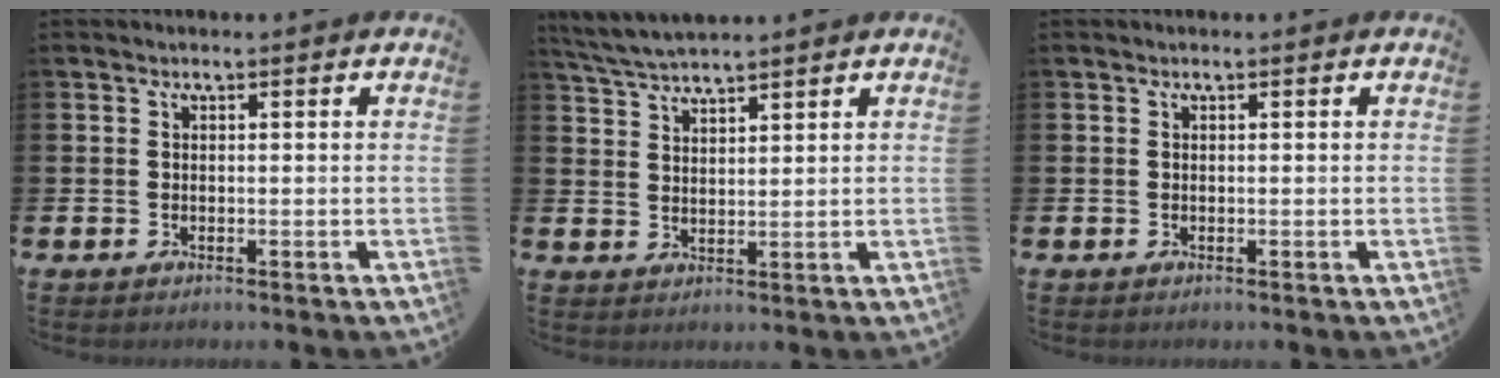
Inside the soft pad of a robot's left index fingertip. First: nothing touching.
{"total": 4.1, "force": [4.0, 0.1, 0.8], "torque": [-0.028, -0.016, 0.074]}
{"total": 0.0}